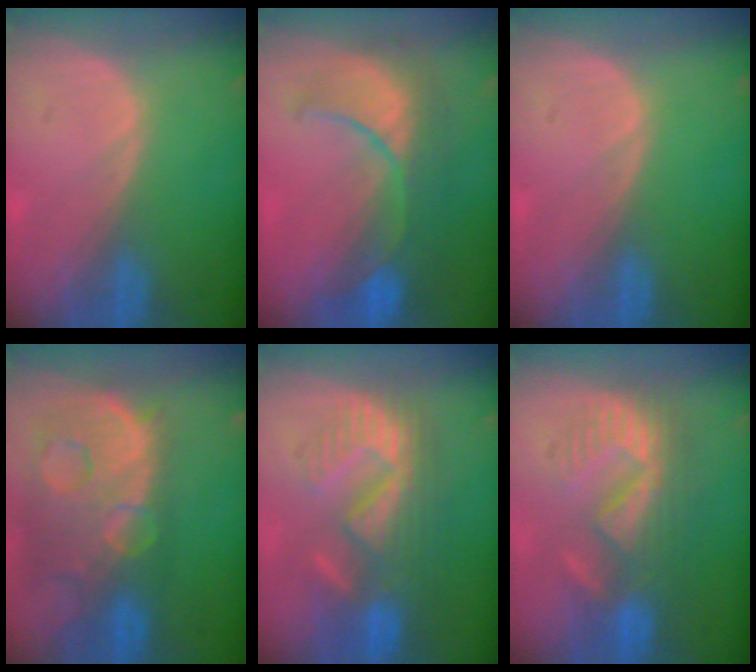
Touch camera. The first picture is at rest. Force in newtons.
{"total": 9.7, "press": 8.9, "slide": 3.7}
{"total": 0.0}
{"total": 13.8, "press": 11.2, "slide": 8.0}
{"total": 10.1, "press": 9.4, "slide": 3.5}
{"total": 9.0, "press": 8.4, "slide": 3.2}